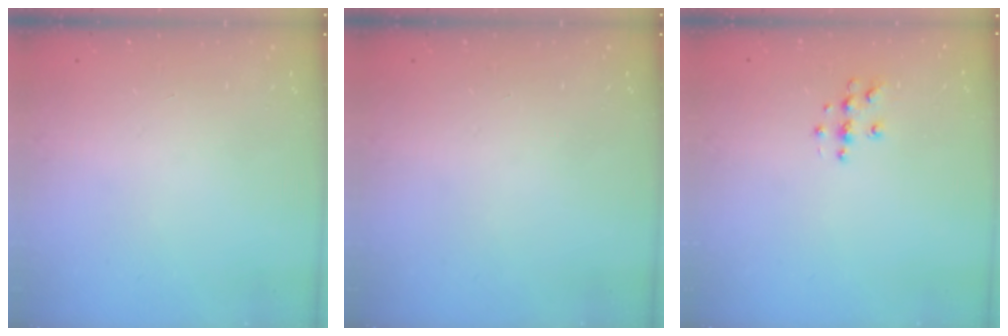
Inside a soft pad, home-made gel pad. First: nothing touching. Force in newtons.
{"total": 0.0}
{"total": 5.4, "press": 5.4, "slide": 0.6}